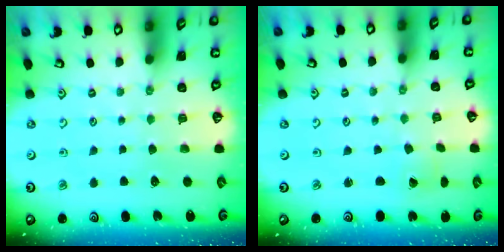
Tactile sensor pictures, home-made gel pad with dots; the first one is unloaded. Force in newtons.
{"total": 1.0, "press": 1.0, "slide": 0.0}